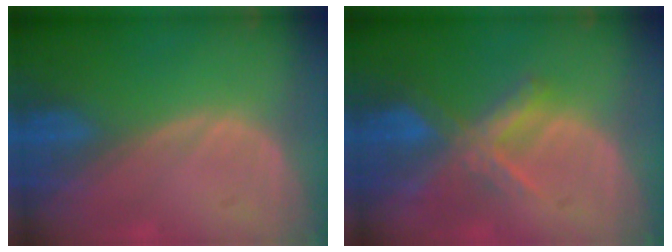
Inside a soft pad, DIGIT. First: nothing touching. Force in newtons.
{"total": 7.3, "press": 6.2, "slide": 3.8}